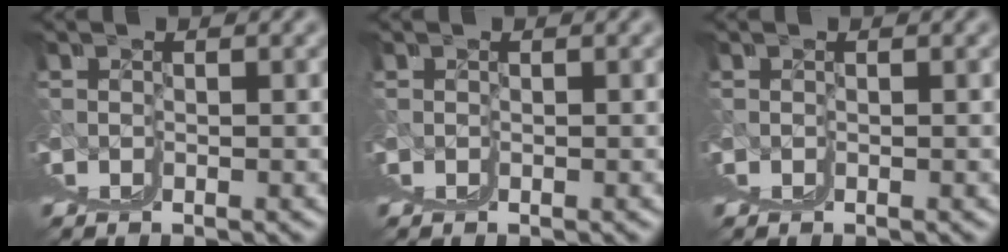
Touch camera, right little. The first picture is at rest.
{"total": 0.0}
{"total": 0.0}